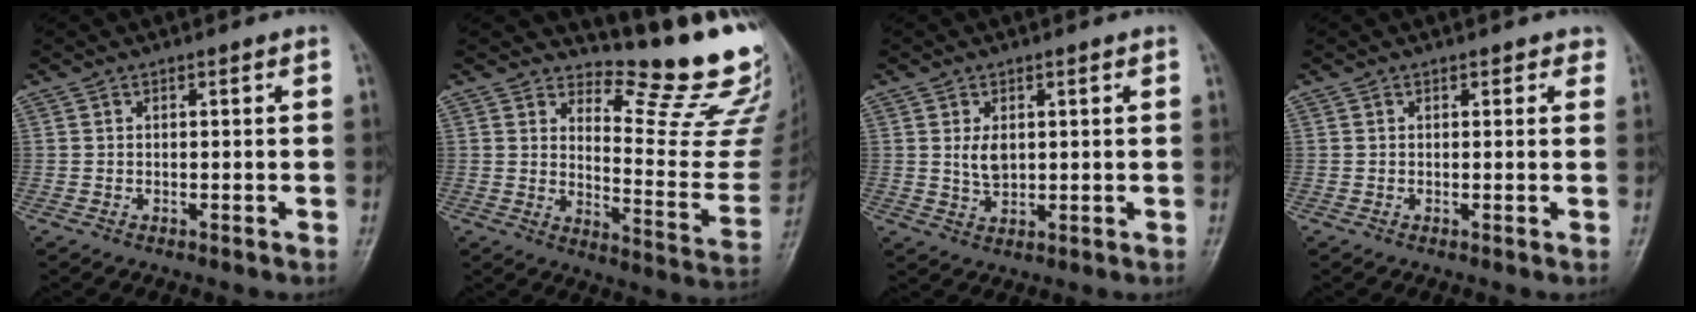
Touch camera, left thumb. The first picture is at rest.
{"total": 16.0, "force": [14.3, 2.2, 6.8], "torque": [-0.058, -0.178, 0.188]}
{"total": 3.5, "force": [0.9, 2.2, 2.6], "torque": [-0.036, -0.011, 0.025]}
{"total": 2.1, "force": [1.6, 1.1, 0.8], "torque": [0.012, -0.001, 0.010]}